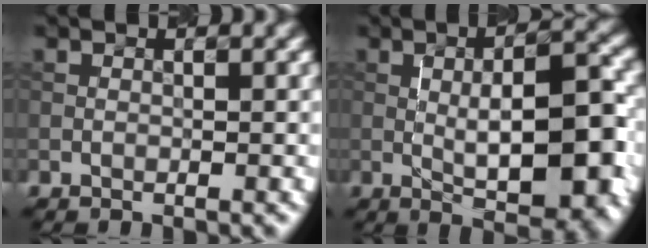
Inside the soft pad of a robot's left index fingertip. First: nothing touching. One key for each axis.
{"total": 9.2, "fx": -0.8, "fy": 3.0, "fz": 8.6, "tx": -0.116, "ty": 0.004, "tz": -0.012}